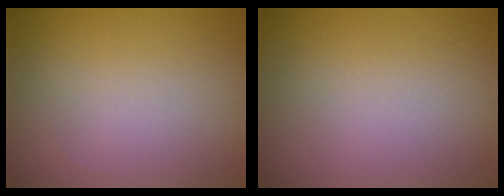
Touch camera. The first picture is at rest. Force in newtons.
{"total": 0.0}